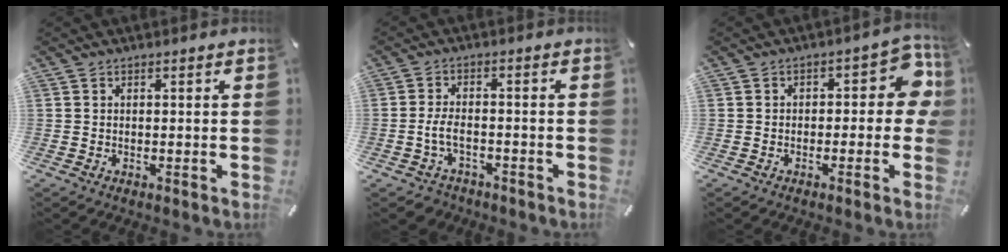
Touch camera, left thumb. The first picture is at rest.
{"total": 5.2, "force": [-1.9, 3.2, 3.6], "torque": [-0.081, 0.009, -0.039]}
{"total": 10.3, "force": [0.6, 5.7, 8.6], "torque": [-0.103, 0.002, 0.011]}